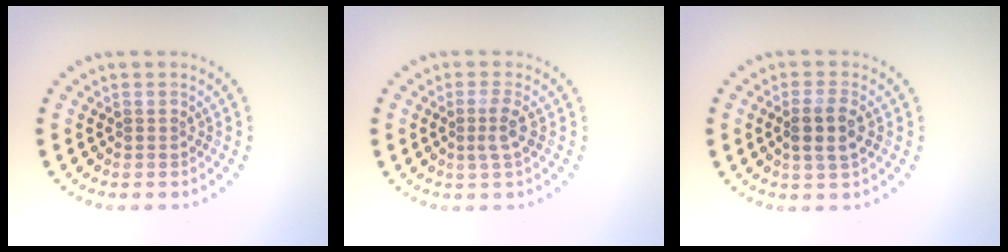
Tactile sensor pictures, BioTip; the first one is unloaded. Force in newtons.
{"total": 1.8, "press": 1.3, "slide": 1.2}
{"total": 2.7, "press": 2.6, "slide": 0.9}